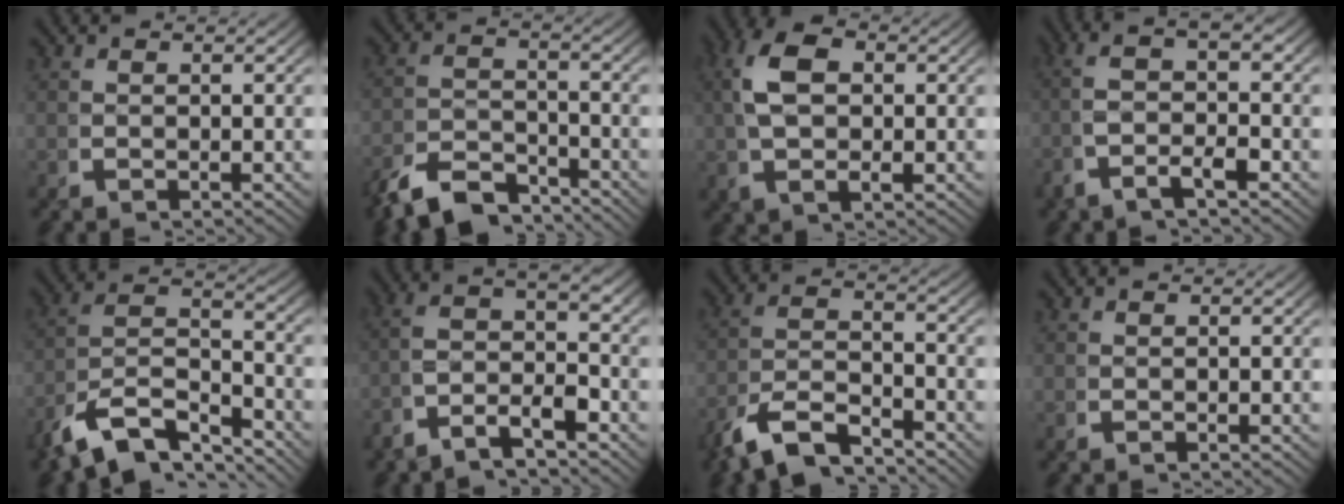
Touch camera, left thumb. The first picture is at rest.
{"total": 5.9, "force": [-5.0, 2.1, 2.3], "torque": [-0.038, -0.019, -0.089]}
{"total": 6.4, "force": [1.3, 3.8, 5.0], "torque": [-0.108, -0.001, 0.029]}
{"total": 4.8, "force": [-0.2, 1.7, 4.5], "torque": [-0.095, 0.003, -0.010]}
{"total": 11.3, "force": [-4.7, 7.5, 7.1], "torque": [-0.153, -0.043, -0.073]}
{"total": 5.9, "force": [-1.1, 3.1, 4.9], "torque": [-0.096, -0.010, -0.024]}
{"total": 7.0, "force": [-4.0, 3.6, 4.4], "torque": [-0.092, -0.025, -0.065]}
{"total": 0.0}